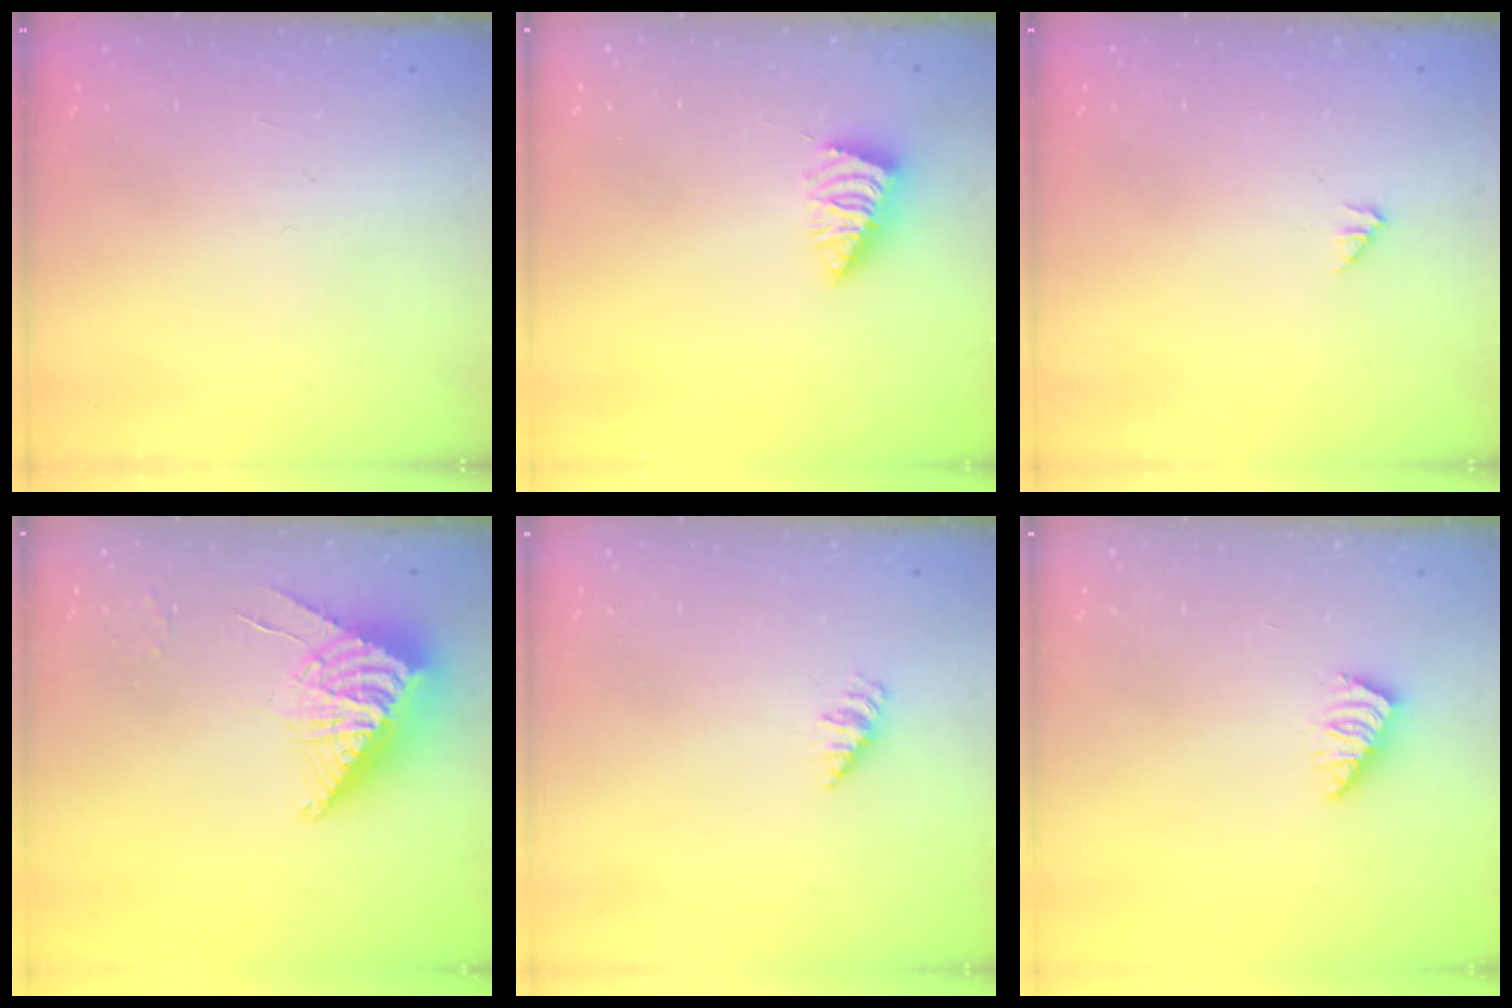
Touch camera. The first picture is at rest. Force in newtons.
{"total": 0.9, "press": 0.9, "slide": 0.1}
{"total": 0.0}
{"total": 10.3, "press": 10.2, "slide": 0.9}
{"total": 1.6, "press": 1.6, "slide": 0.2}
{"total": 0.7, "press": 0.7, "slide": 0.2}